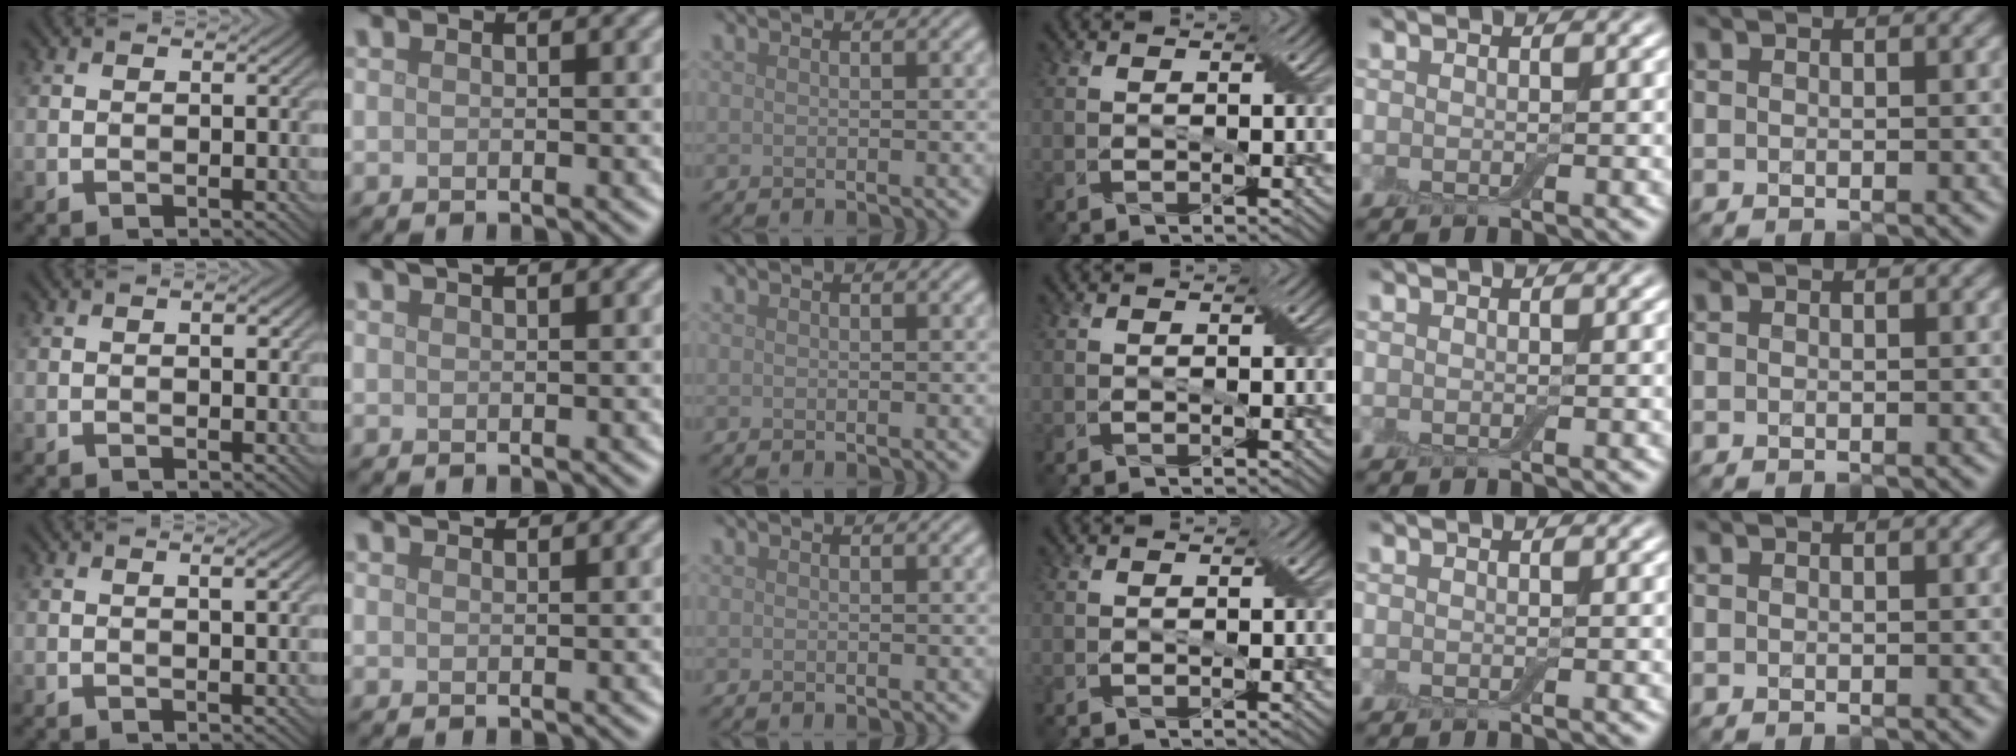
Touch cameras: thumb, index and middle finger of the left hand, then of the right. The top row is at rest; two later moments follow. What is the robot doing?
{"motion": "fold", "object": "bandage"}